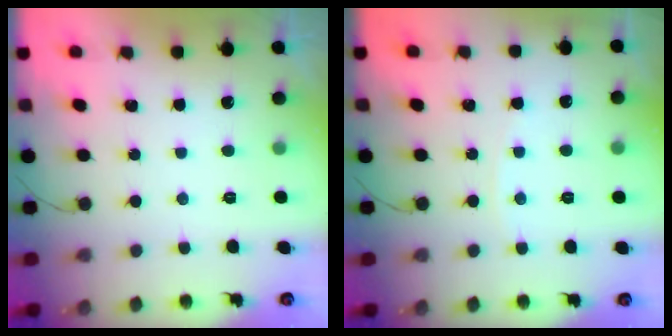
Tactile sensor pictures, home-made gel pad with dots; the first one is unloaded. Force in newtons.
{"total": 2.6, "press": 2.6, "slide": 0.2}